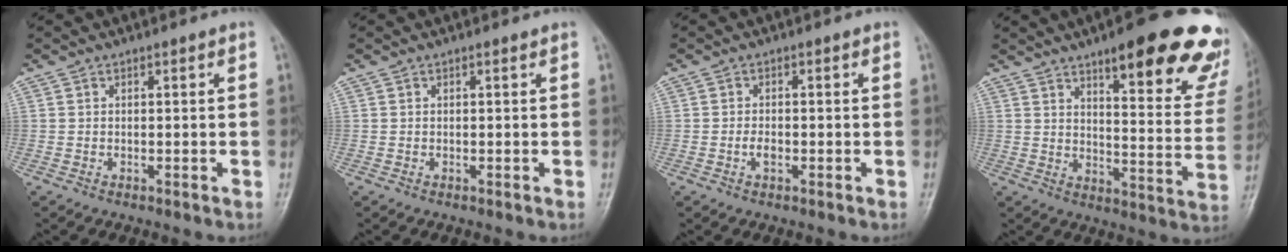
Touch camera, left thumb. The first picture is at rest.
{"total": 0.0}
{"total": 1.8, "force": [-0.7, 1.1, 1.3], "torque": [-0.015, 0.003, -0.015]}
{"total": 24.8, "force": [16.1, 7.0, 17.6], "torque": [-0.177, -0.067, 0.202]}